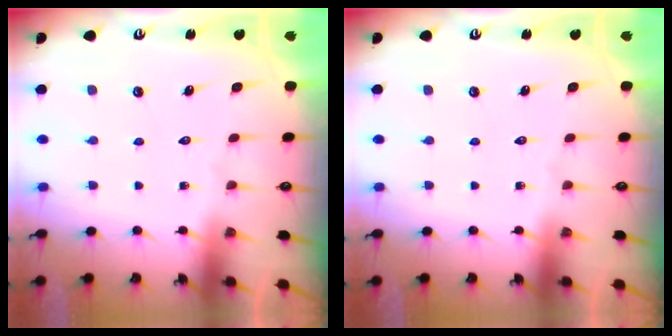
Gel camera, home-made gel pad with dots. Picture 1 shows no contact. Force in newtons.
{"total": 0.0}